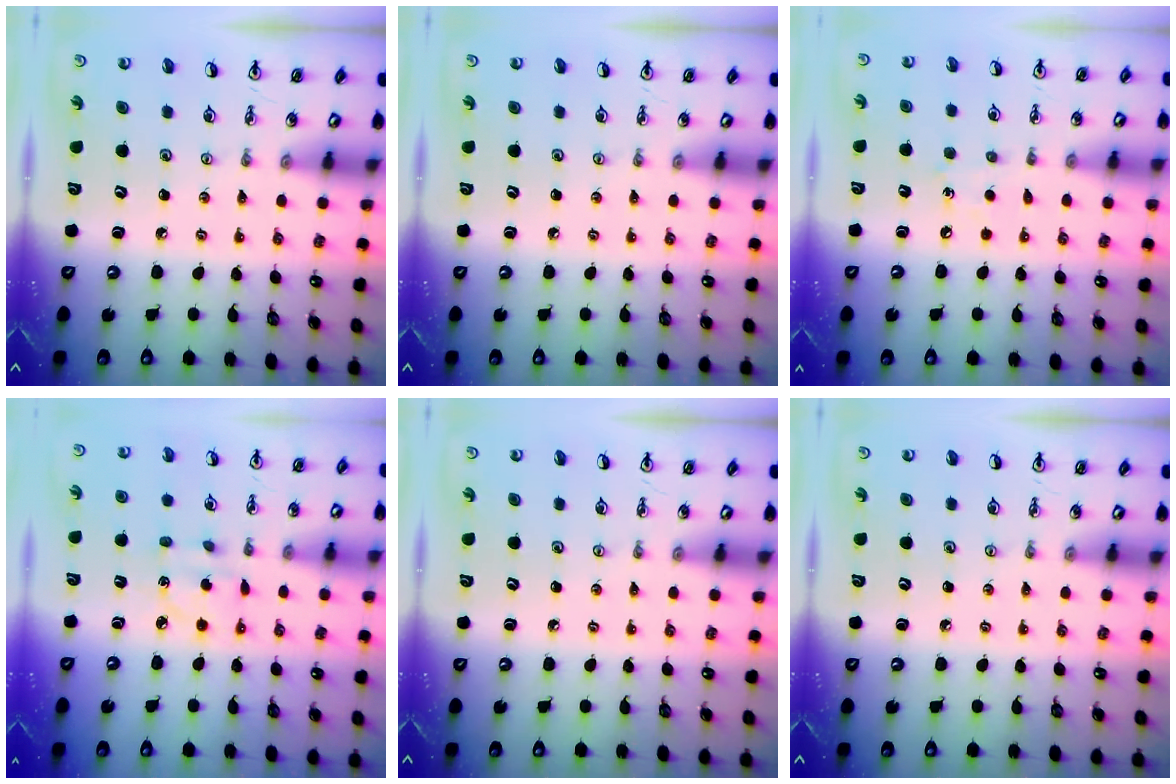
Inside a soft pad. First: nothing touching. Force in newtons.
{"total": 0.0}
{"total": 5.4, "press": 5.4, "slide": 0.7}
{"total": 2.9, "press": 2.9, "slide": 0.0}
{"total": 0.0}
{"total": 0.0}